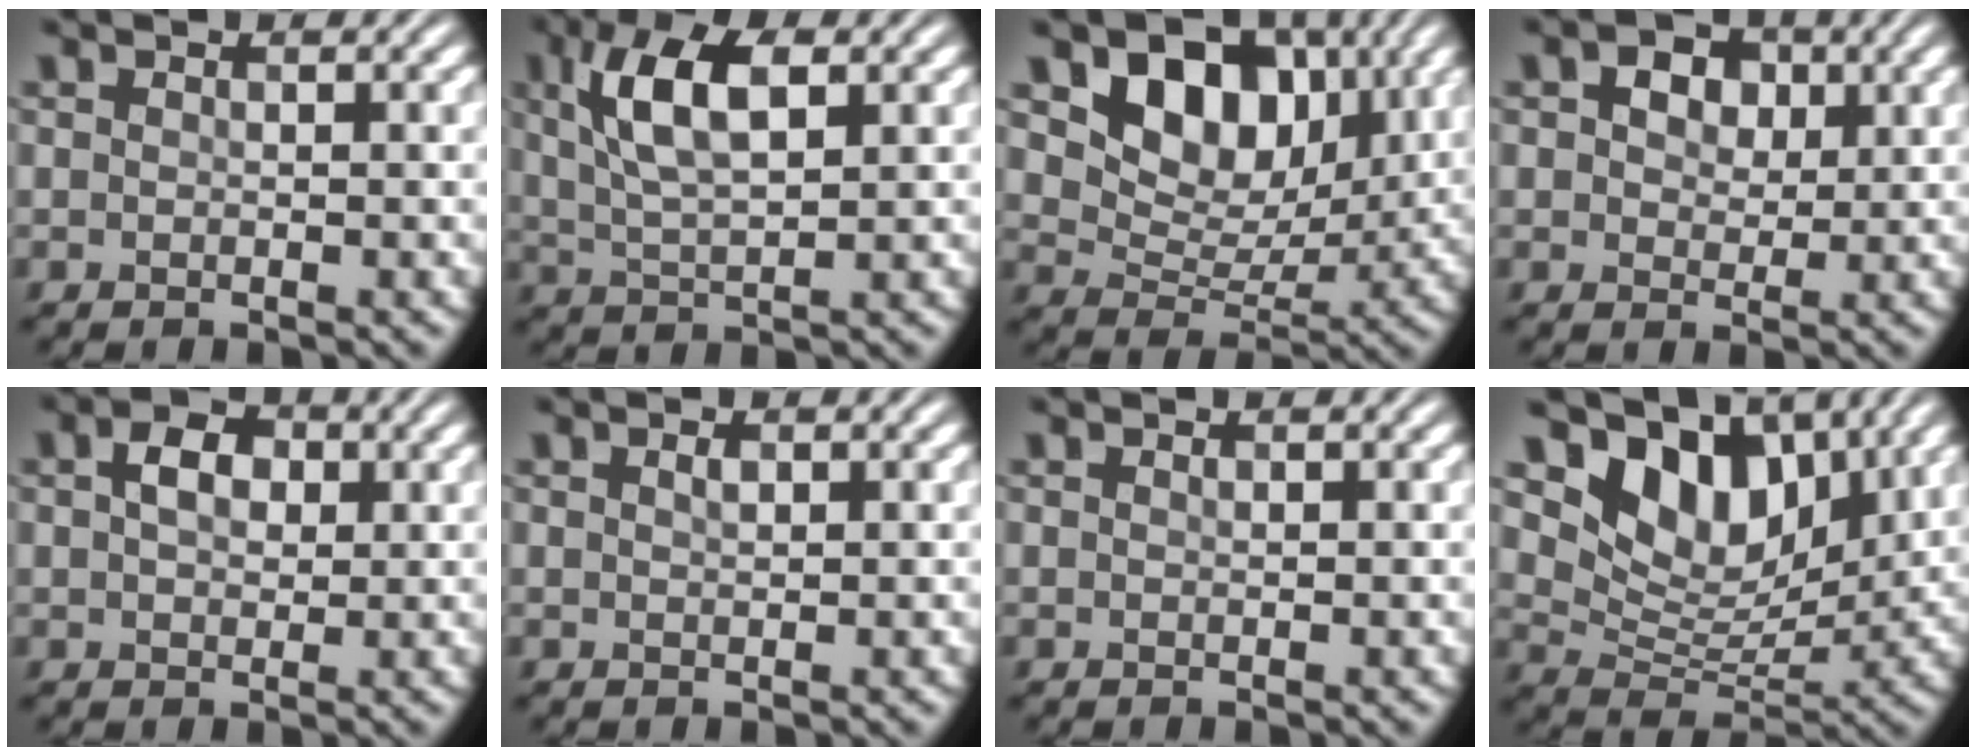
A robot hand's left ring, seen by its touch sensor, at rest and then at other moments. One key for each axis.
{"total": 6.6, "fx": 2.1, "fy": 2.8, "fz": 5.6, "tx": -0.112, "ty": 0.009, "tz": 0.038}
{"total": 8.1, "fx": 3.4, "fy": 5.7, "fz": 4.7, "tx": -0.069, "ty": -0.010, "tz": 0.046}
{"total": 3.9, "fx": 1.5, "fy": 2.7, "fz": 2.4, "tx": -0.035, "ty": 0.005, "tz": 0.008}
{"total": 3.2, "fx": 0.9, "fy": 2.2, "fz": 2.1, "tx": -0.043, "ty": 0.007, "tz": 0.011}
{"total": 0.7, "fx": 0.4, "fy": 0.3, "fz": 0.5, "tx": -0.013, "ty": 0.001, "tz": 0.007}
{"total": 0.0}
{"total": 8.5, "fx": 4.9, "fy": 5.0, "fz": 4.8, "tx": -0.080, "ty": -0.010, "tz": 0.082}